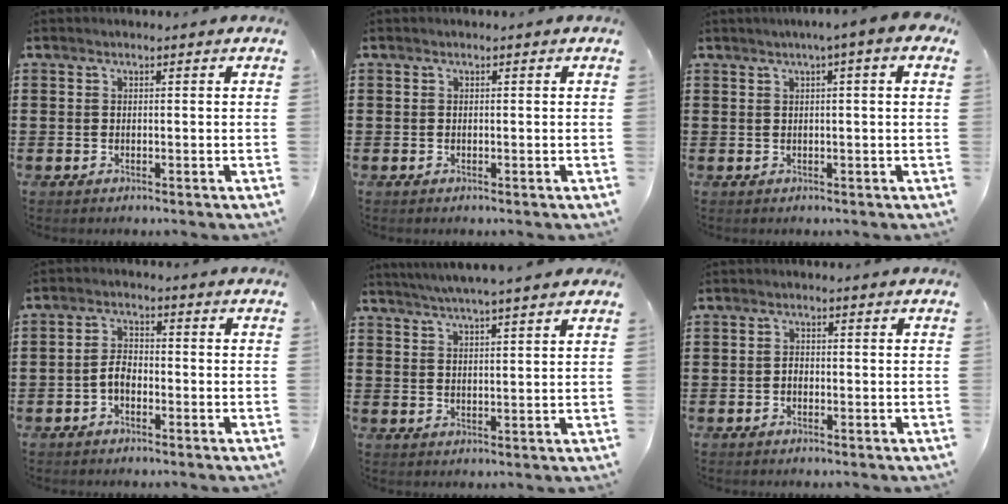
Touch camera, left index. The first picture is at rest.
{"total": 0.0}
{"total": 2.0, "force": [0.3, -0.1, 2.0], "torque": [-0.036, -0.002, 0.004]}
{"total": 3.1, "force": [-1.4, 1.7, 2.3], "torque": [-0.057, 0.003, -0.032]}
{"total": 4.1, "force": [3.8, -0.7, 1.5], "torque": [-0.040, -0.014, 0.066]}
{"total": 1.0, "force": [-0.3, 0.7, 0.7], "torque": [-0.016, 0.001, -0.007]}